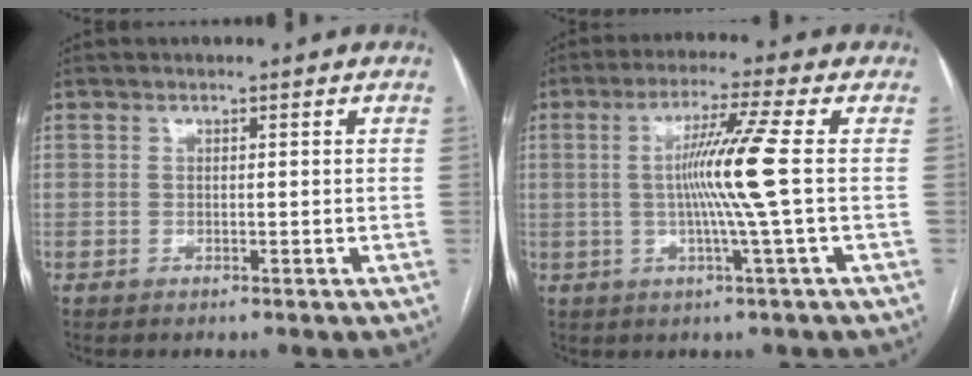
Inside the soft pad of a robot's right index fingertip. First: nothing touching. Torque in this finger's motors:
{"motor_torque": [0.82, -0.14, 0.55, 0.16]}